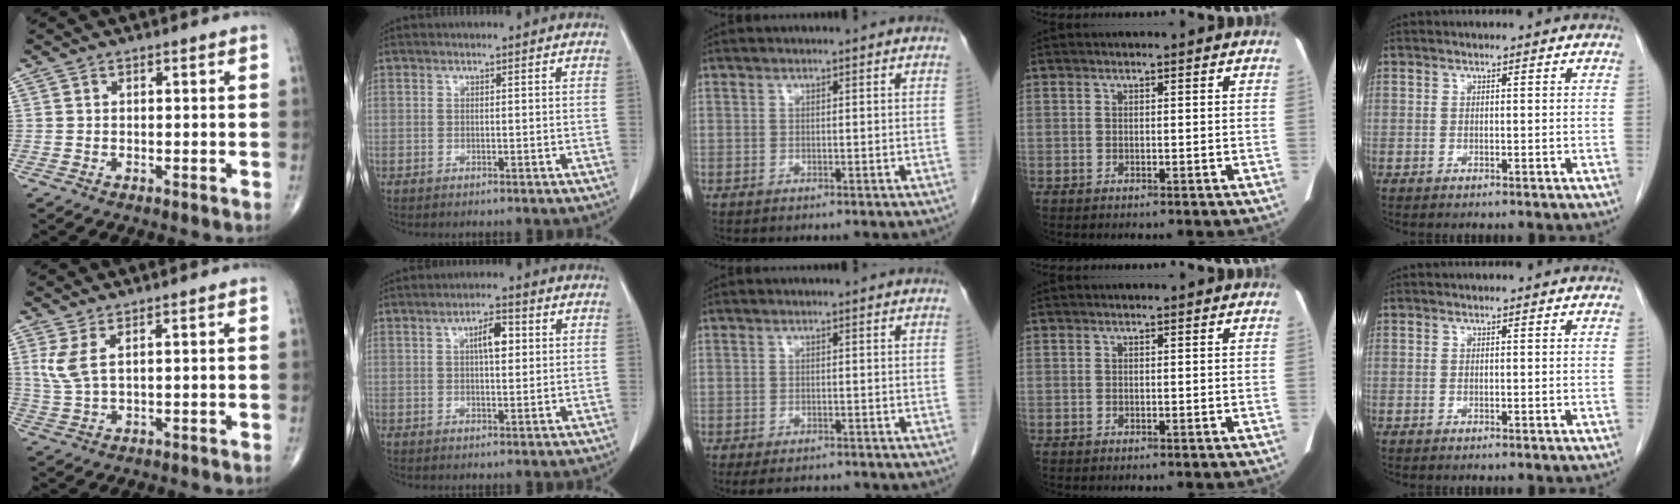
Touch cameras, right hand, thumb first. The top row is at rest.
{"thumb": {"total": 4.5, "force": [1.8, 1.2, 3.9], "torque": [-0.101, -0.008, 0.048]}, "index": {"total": 5.0, "force": [1.3, 2.1, 4.3], "torque": [-0.068, 0.011, 0.019]}, "middle": {"total": 3.7, "force": [-3.3, 1.0, 1.2], "torque": [-0.018, -0.009, -0.049]}}